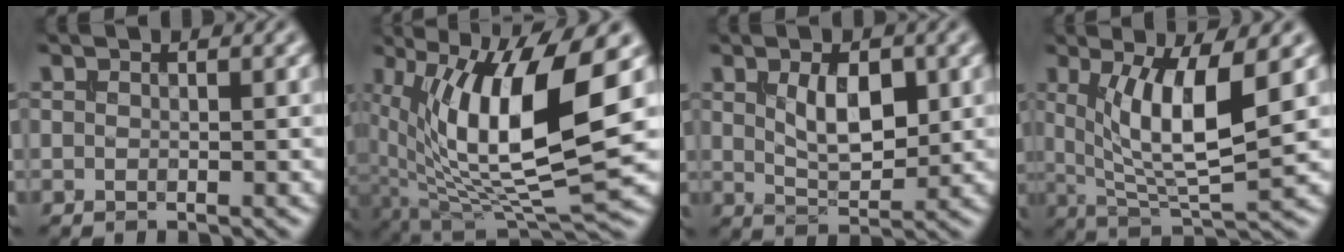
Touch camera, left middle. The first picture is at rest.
{"total": 13.3, "force": [3.1, 4.1, 12.2], "torque": [-0.214, -0.008, 0.059]}
{"total": 4.3, "force": [1.0, 2.2, 3.6], "torque": [-0.070, -0.003, 0.021]}
{"total": 7.7, "force": [1.8, 2.2, 7.1], "torque": [-0.128, -0.017, 0.040]}